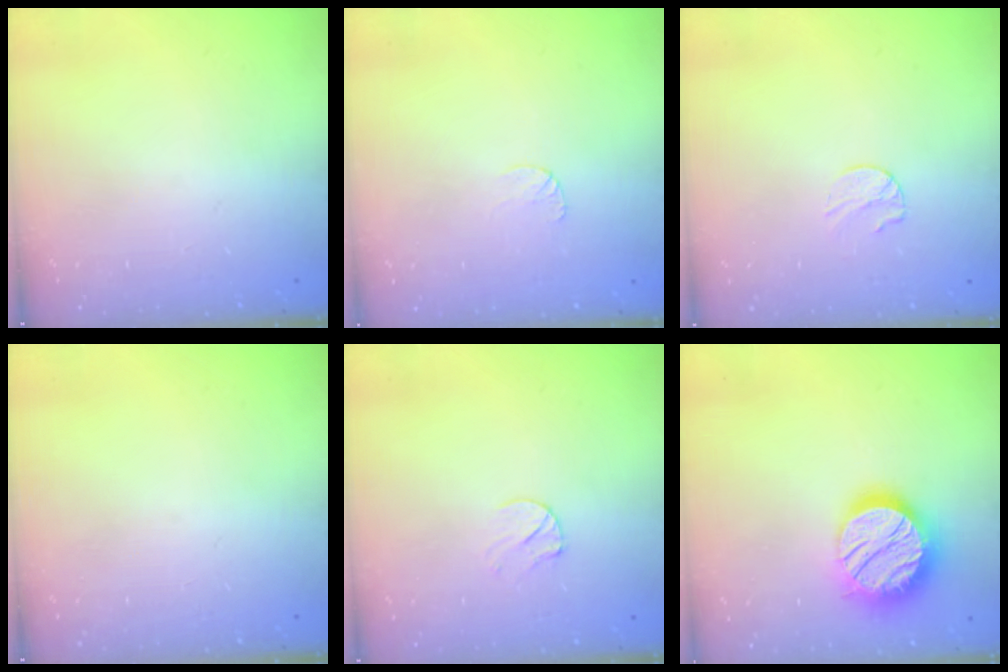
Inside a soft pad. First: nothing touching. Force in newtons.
{"total": 3.7, "press": 3.7, "slide": 0.3}
{"total": 6.5, "press": 6.4, "slide": 0.6}
{"total": 0.0}
{"total": 3.5, "press": 3.5, "slide": 0.4}
{"total": 19.9, "press": 19.9, "slide": 1.3}